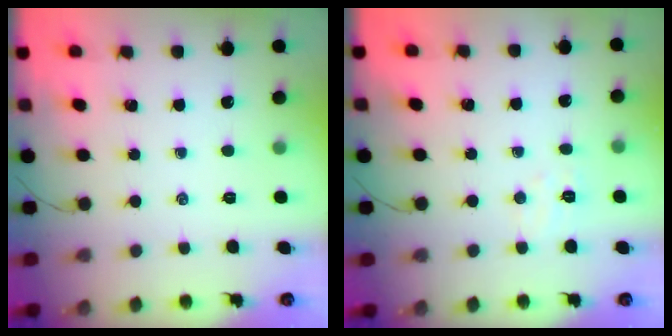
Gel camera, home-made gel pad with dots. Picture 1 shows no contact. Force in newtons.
{"total": 3.8, "press": 3.7, "slide": 0.9}